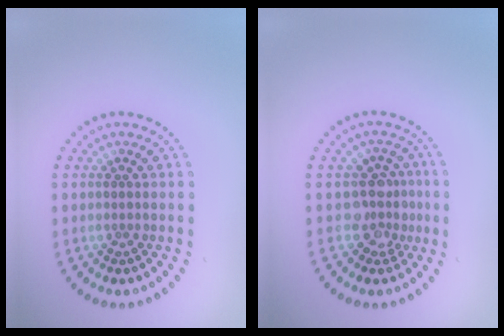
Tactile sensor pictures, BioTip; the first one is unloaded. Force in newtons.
{"total": 3.1, "press": 2.3, "slide": 2.1}